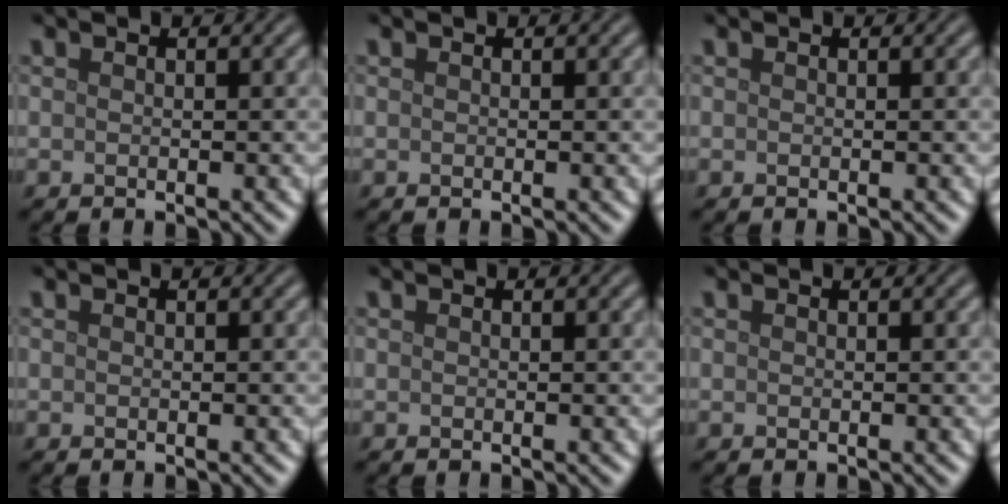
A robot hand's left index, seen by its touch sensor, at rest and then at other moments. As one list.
[{"total": 0.0}, {"total": 0.0}, {"total": 0.0}, {"total": 0.0}, {"total": 0.0}]